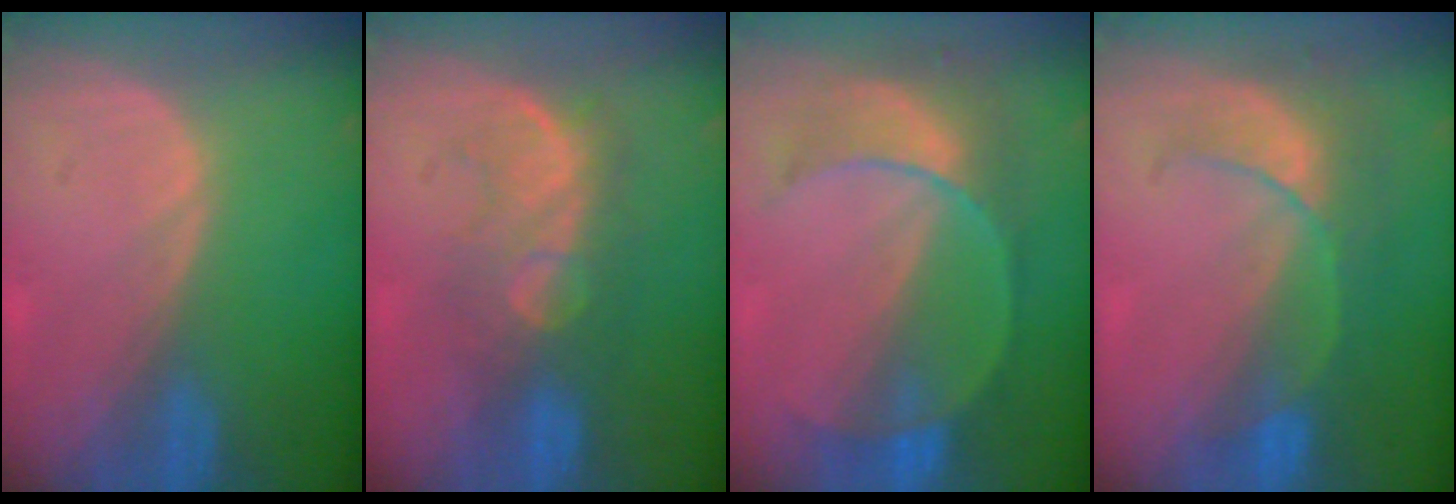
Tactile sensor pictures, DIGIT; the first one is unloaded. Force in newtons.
{"total": 8.0, "press": 7.8, "slide": 1.7}
{"total": 7.7, "press": 7.7, "slide": 0.7}
{"total": 8.1, "press": 7.2, "slide": 3.6}